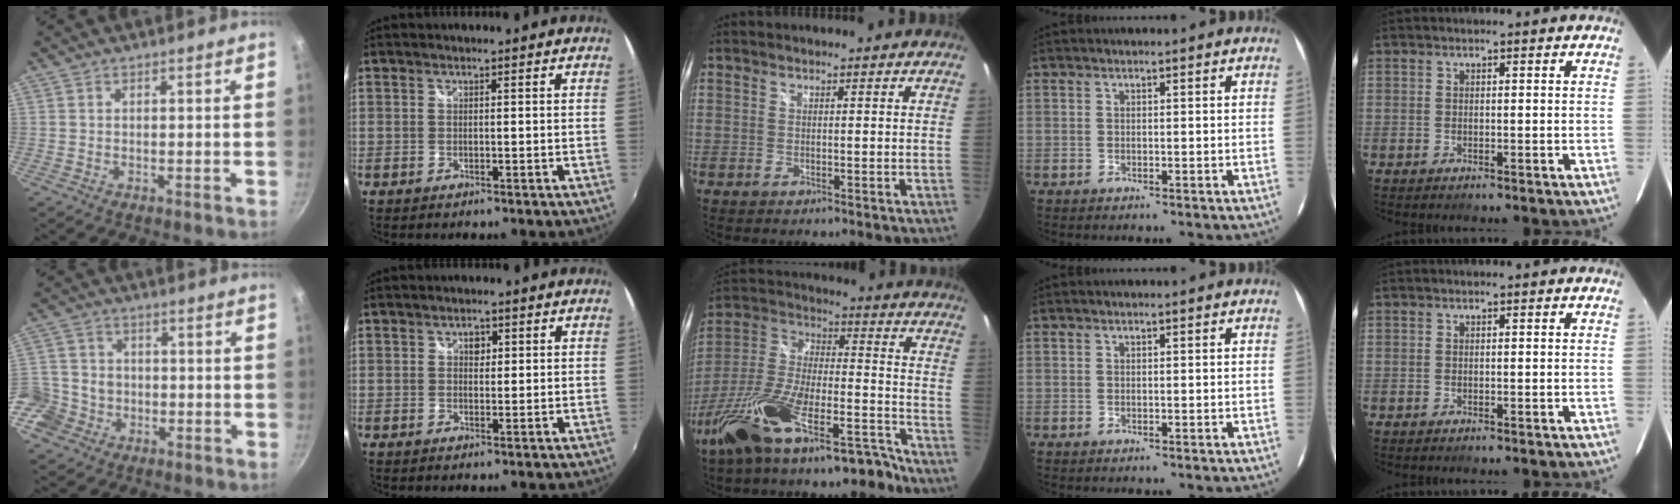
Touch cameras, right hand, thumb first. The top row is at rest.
{"thumb": {"total": 10.8, "force": [-3.6, 9.5, 3.8], "torque": [-0.059, 0.035, -0.075]}, "index": {"total": 1.7, "force": [0.5, 1.4, 0.8], "torque": [-0.009, 0.005, 0.007]}, "middle": {"total": 21.7, "force": [-15.2, 7.5, 13.5], "torque": [-0.256, 0.003, -0.256]}}